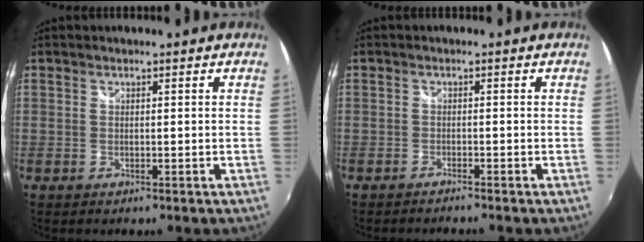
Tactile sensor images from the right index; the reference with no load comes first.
{"total": 1.7, "force": [-1.7, 0.2, 0.4], "torque": [-0.021, -0.007, -0.033]}